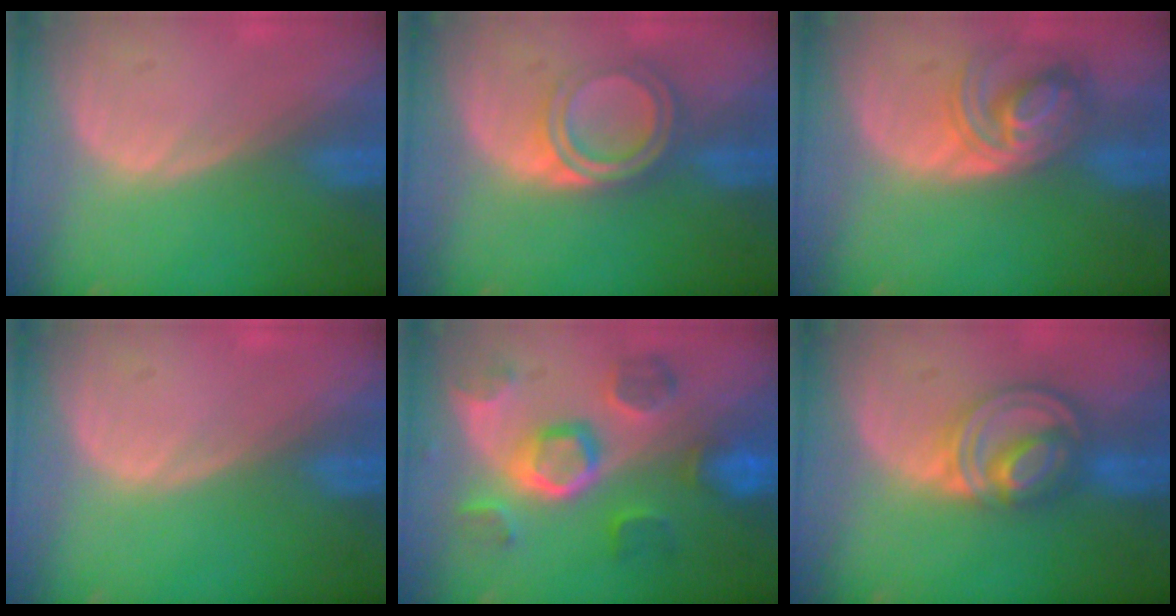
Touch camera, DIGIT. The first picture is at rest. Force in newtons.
{"total": 5.3, "press": 4.9, "slide": 1.9}
{"total": 5.9, "press": 5.9, "slide": 0.2}
{"total": 0.0}
{"total": 9.4, "press": 9.0, "slide": 2.7}
{"total": 7.7, "press": 6.7, "slide": 3.9}